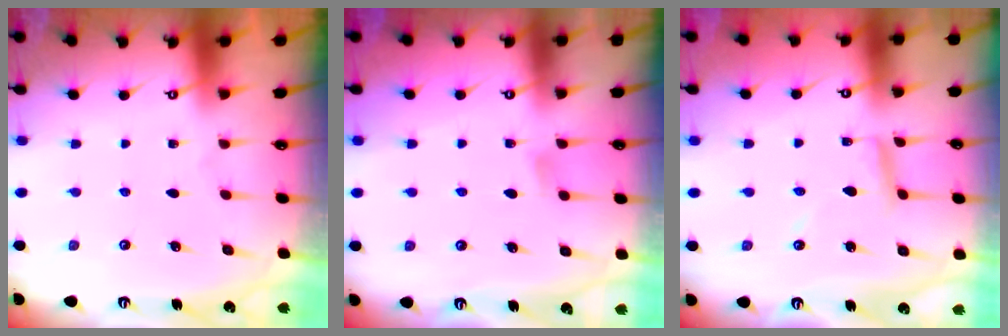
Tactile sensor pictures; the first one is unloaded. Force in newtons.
{"total": 5.6, "press": 5.5, "slide": 0.8}
{"total": 5.7, "press": 5.7, "slide": 0.3}